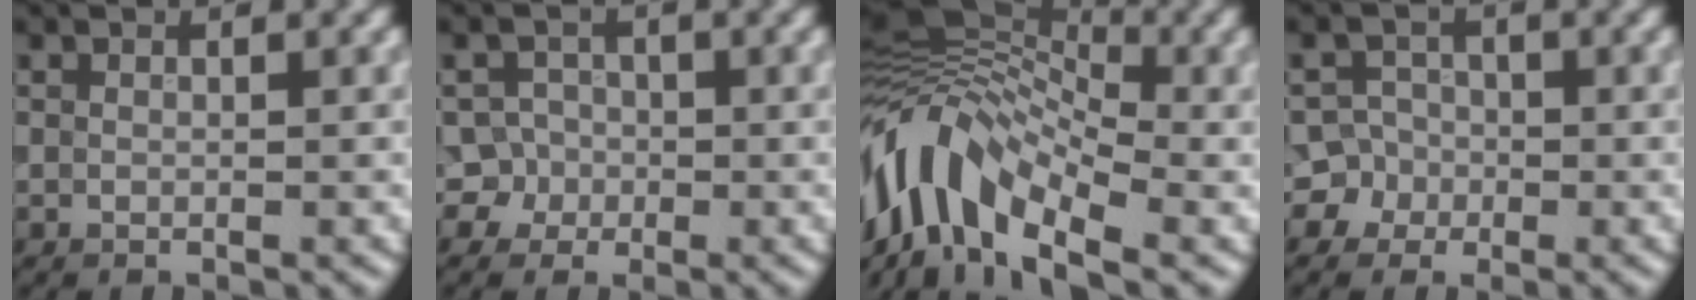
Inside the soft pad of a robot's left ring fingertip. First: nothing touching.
{"total": 3.5, "force": [-1.3, 3.2, 0.4], "torque": [0.026, 0.007, -0.033]}
{"total": 11.0, "force": [-3.3, 6.3, 8.4], "torque": [-0.161, 0.017, -0.080]}
{"total": 4.1, "force": [-1.7, 3.7, 0.2], "torque": [0.032, 0.003, -0.043]}